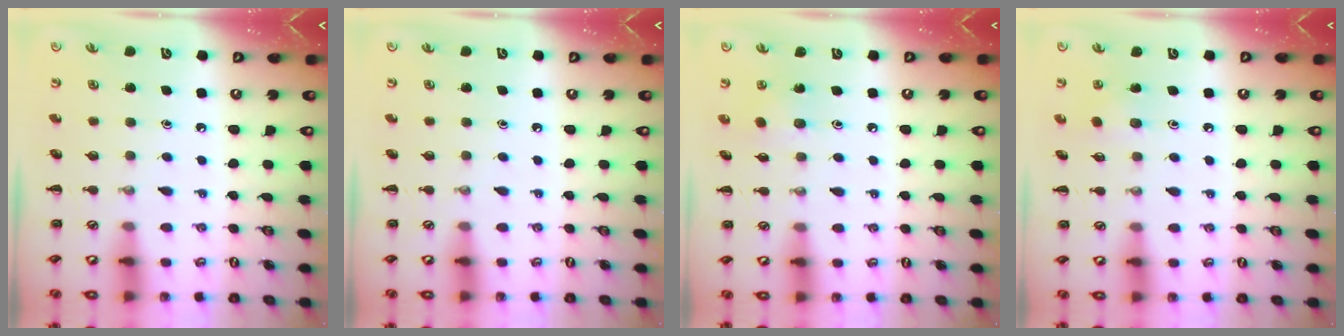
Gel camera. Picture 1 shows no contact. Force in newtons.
{"total": 0.0}
{"total": 4.2, "press": 4.0, "slide": 1.2}
{"total": 4.6, "press": 4.4, "slide": 1.4}